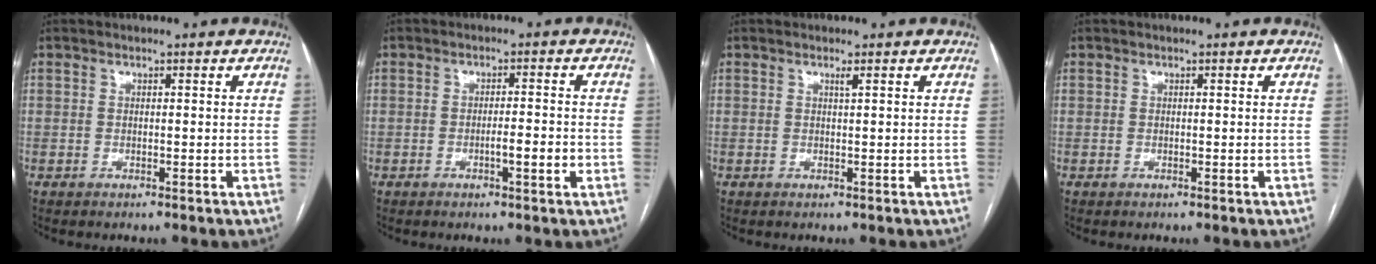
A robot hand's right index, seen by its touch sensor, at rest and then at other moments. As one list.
[{"total": 3.1, "force": [-1.0, 0.3, 2.9], "torque": [-0.046, 0.000, -0.015]}, {"total": 0.6, "force": [0.4, -0.2, 0.4], "torque": [-0.013, -0.004, 0.011]}, {"total": 0.0}]